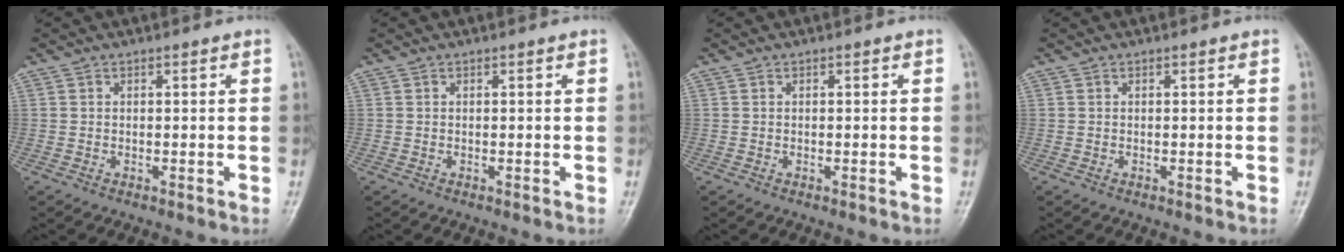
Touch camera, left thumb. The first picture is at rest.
{"total": 0.0}
{"total": 0.0}
{"total": 0.0}